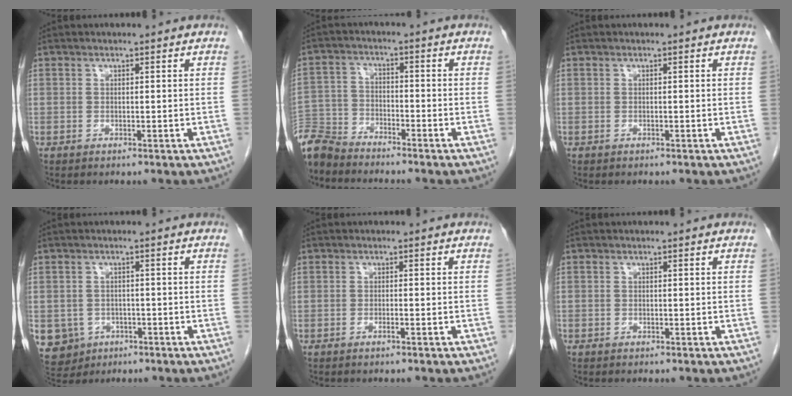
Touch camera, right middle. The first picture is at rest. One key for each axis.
{"total": 8.2, "fx": -7.9, "fy": 2.1, "fz": 1.0, "tx": -0.027, "ty": -0.007, "tz": -0.158}
{"total": 0.0}
{"total": 7.8, "fx": -3.3, "fy": 6.9, "fz": 1.6, "tx": -0.046, "ty": 0.005, "tz": -0.043}
{"total": 0.9, "fx": -0.6, "fy": 0.0, "fz": 0.7, "tx": -0.016, "ty": 0.001, "tz": -0.011}
{"total": 0.6, "fx": -0.4, "fy": 0.4, "fz": 0.0, "tx": -0.009, "ty": 0.002, "tz": -0.009}